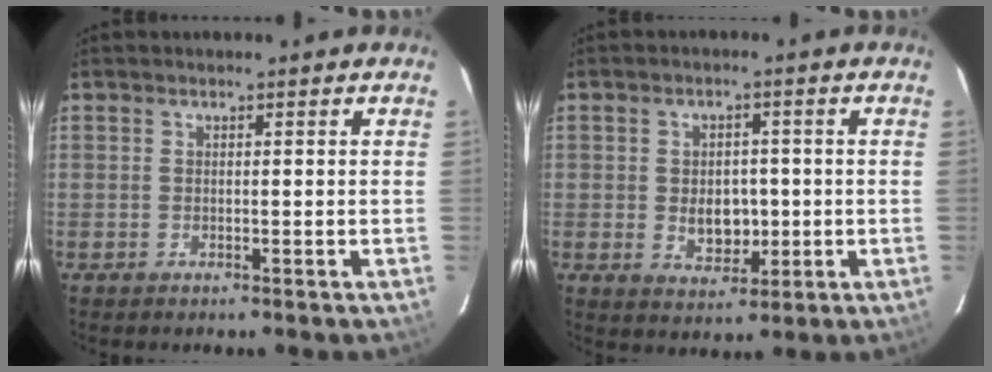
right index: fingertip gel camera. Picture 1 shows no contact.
{"total": 6.2, "force": [-0.6, 4.5, 4.3], "torque": [-0.077, 0.000, 0.000]}